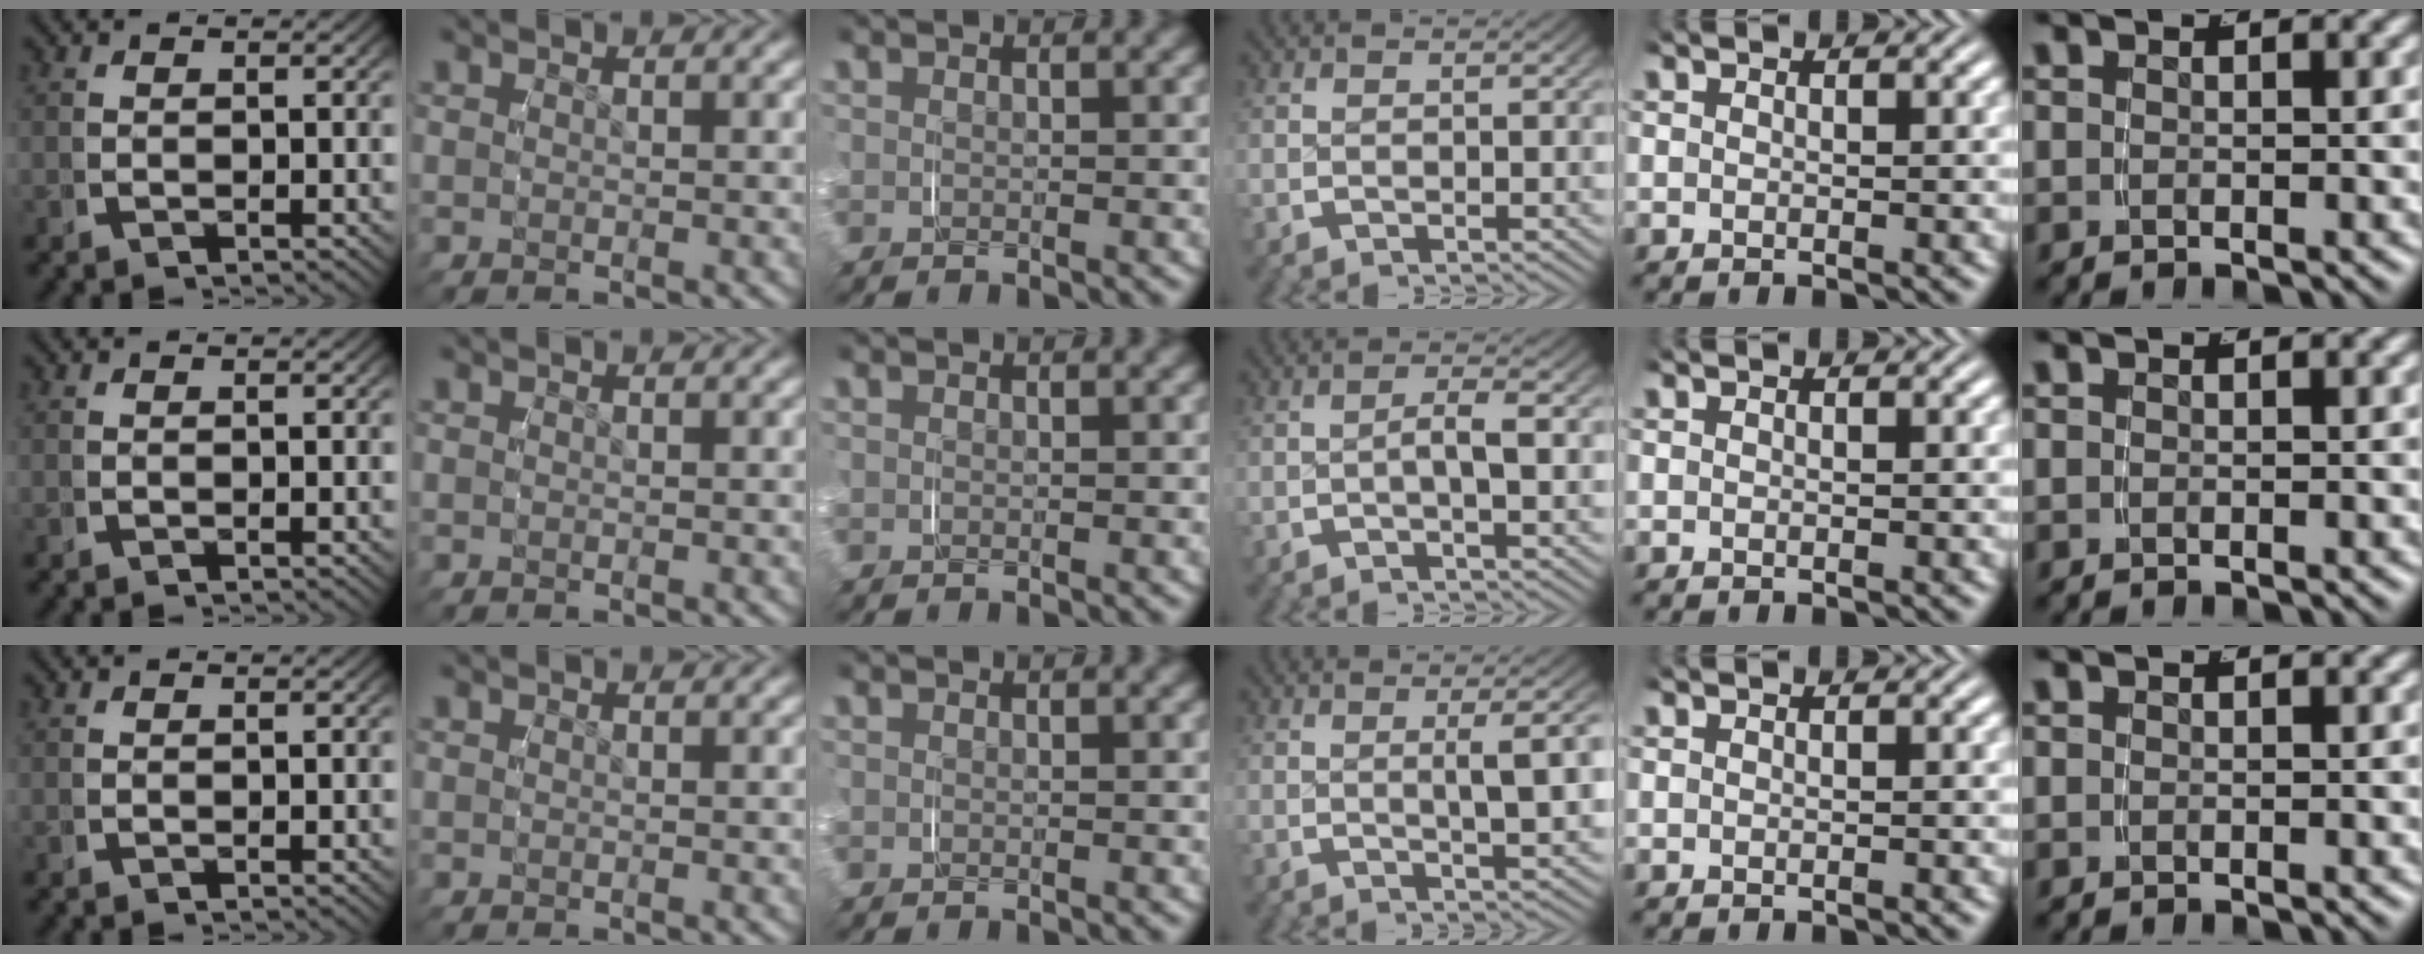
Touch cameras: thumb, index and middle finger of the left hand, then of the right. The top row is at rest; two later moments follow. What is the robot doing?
{"motion": "grasp_and_lifting", "object": "map"}